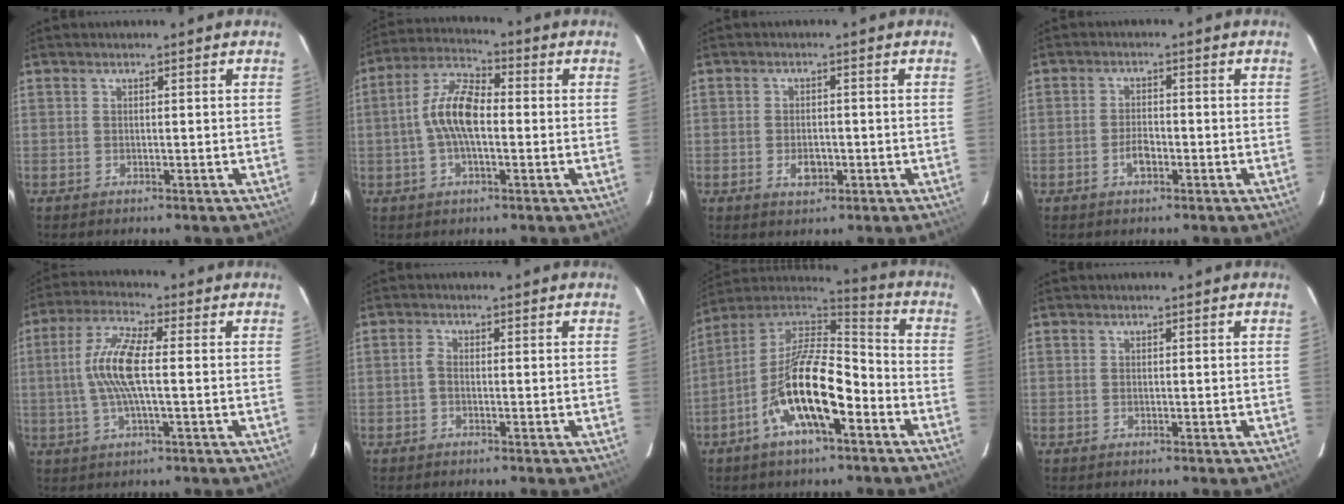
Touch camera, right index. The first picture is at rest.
{"total": 9.6, "force": [-0.9, 4.0, 8.7], "torque": [-0.180, 0.018, -0.023]}
{"total": 3.4, "force": [-1.3, 2.2, 2.3], "torque": [-0.042, -0.002, -0.018]}
{"total": 3.2, "force": [-1.6, 1.6, 2.2], "torque": [-0.044, 0.002, -0.027]}
{"total": 9.8, "force": [0.0, 1.9, 9.6], "torque": [-0.196, 0.008, -0.003]}
{"total": 1.3, "force": [-0.5, 0.7, 0.9], "torque": [-0.021, 0.004, -0.012]}
{"total": 17.5, "force": [-7.4, 6.2, 14.6], "torque": [-0.276, -0.002, -0.144]}
{"total": 0.0}